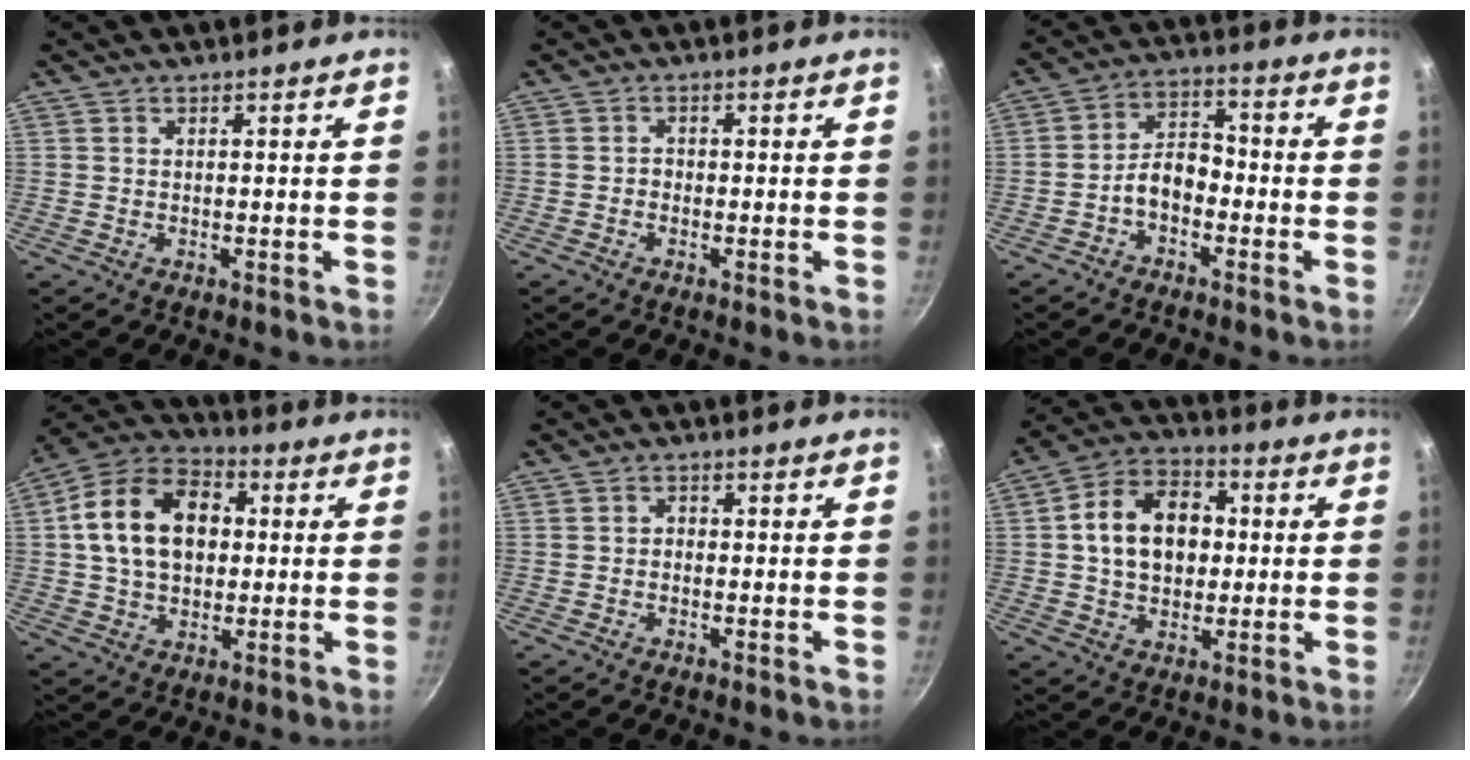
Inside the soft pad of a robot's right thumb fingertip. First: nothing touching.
{"total": 1.1, "force": [-0.6, 0.8, 0.4], "torque": [-0.005, 0.006, -0.015]}
{"total": 6.3, "force": [-2.7, 4.0, 4.1], "torque": [-0.054, 0.042, -0.056]}
{"total": 16.5, "force": [2.2, 11.6, 11.5], "torque": [-0.169, 0.025, 0.023]}
{"total": 1.3, "force": [-0.5, 1.0, 0.6], "torque": [-0.009, 0.009, -0.009]}
{"total": 13.9, "force": [1.1, 10.2, 9.3], "torque": [-0.124, 0.023, 0.006]}